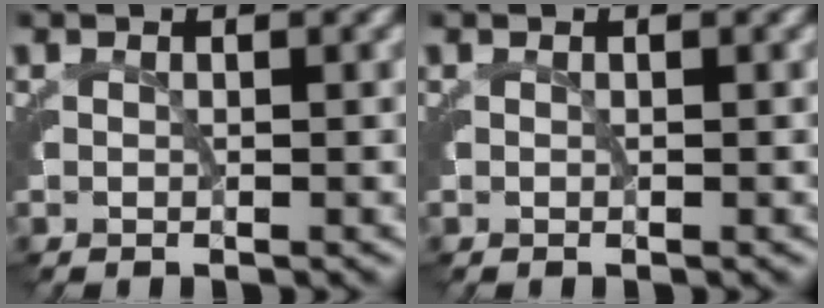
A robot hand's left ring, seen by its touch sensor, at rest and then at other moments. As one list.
[{"total": 0.0}]